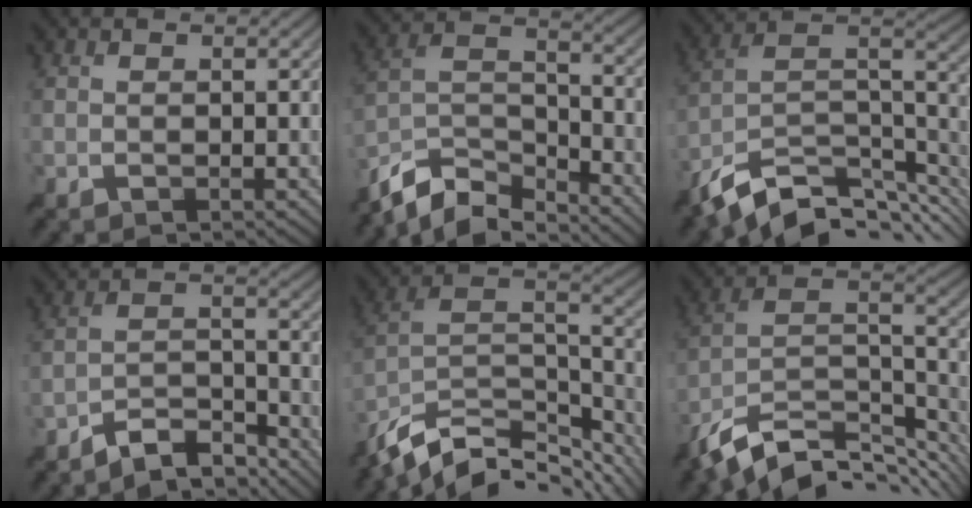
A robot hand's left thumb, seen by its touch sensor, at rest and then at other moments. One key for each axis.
{"total": 10.0, "fx": -8.6, "fy": 2.9, "fz": 4.2, "tx": -0.088, "ty": 0.001, "tz": -0.175}
{"total": 12.4, "fx": -8.0, "fy": 5.3, "fz": 7.8, "tx": -0.176, "ty": -0.005, "tz": -0.138}
{"total": 6.4, "fx": -5.6, "fy": 1.7, "fz": 2.4, "tx": -0.044, "ty": 0.001, "tz": -0.106}
{"total": 14.8, "fx": -10.8, "fy": 6.2, "fz": 8.0, "tx": -0.203, "ty": -0.011, "tz": -0.175}
{"total": 13.4, "fx": -9.6, "fy": 5.4, "fz": 7.7, "tx": -0.180, "ty": -0.009, "tz": -0.163}